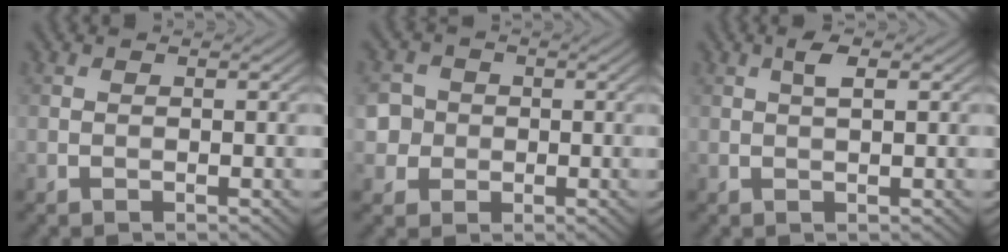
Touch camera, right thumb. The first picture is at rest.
{"total": 4.0, "force": [-0.1, 3.9, 1.0], "torque": [-0.023, 0.007, -0.020]}
{"total": 1.8, "force": [0.7, 0.4, 1.7], "torque": [-0.034, 0.003, 0.012]}